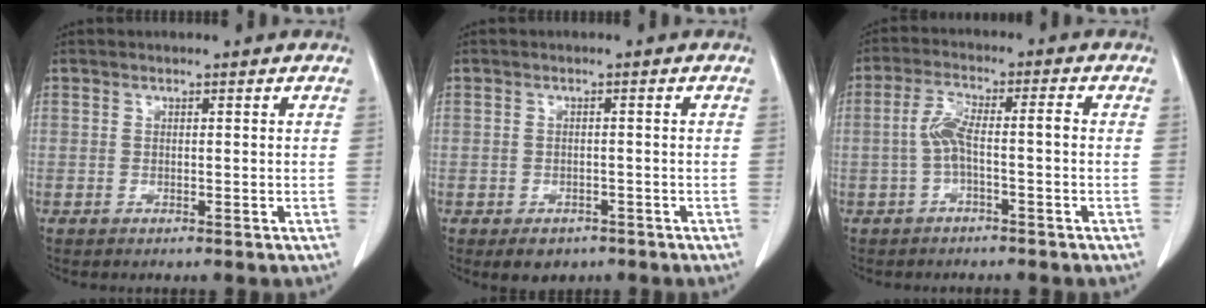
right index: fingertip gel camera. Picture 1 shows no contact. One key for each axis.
{"total": 3.5, "fx": -2.3, "fy": 2.4, "fz": 1.2, "tx": -0.010, "ty": 0.002, "tz": -0.023}
{"total": 5.3, "fx": -1.0, "fy": 1.0, "fz": 5.1, "tx": -0.109, "ty": 0.023, "tz": -0.019}